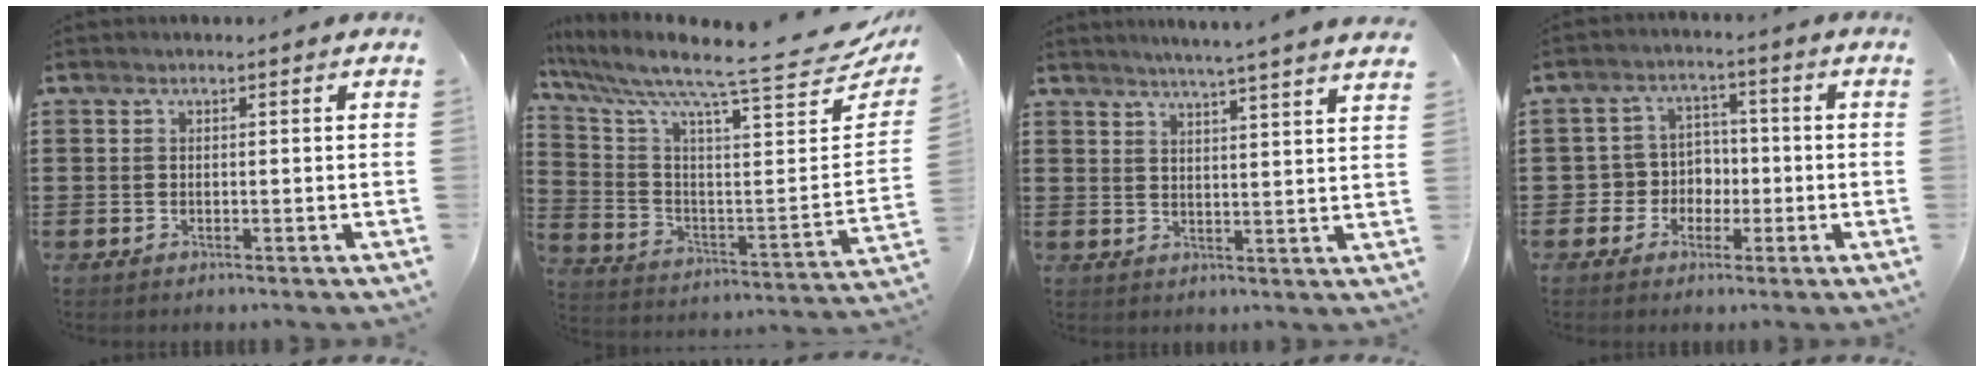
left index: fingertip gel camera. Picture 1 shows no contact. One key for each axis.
{"total": 8.7, "fx": 7.2, "fy": 0.2, "fz": 4.9, "tx": -0.115, "ty": -0.078, "tz": 0.107}
{"total": 4.3, "fx": 4.0, "fy": -1.2, "fz": 1.2, "tx": -0.037, "ty": -0.022, "tz": 0.067}
{"total": 4.7, "fx": -1.2, "fy": 4.5, "fz": 1.0, "tx": -0.038, "ty": 0.012, "tz": -0.025}